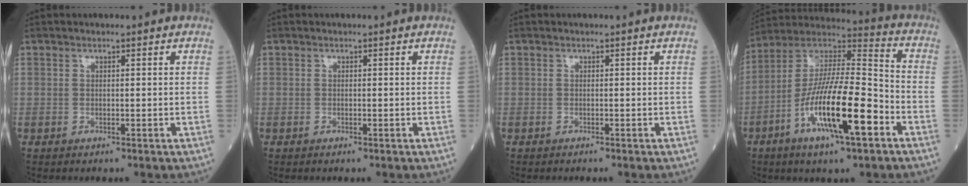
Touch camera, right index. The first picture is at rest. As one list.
[{"total": 0.0}, {"total": 0.0}, {"total": 18.2, "force": [-6.9, 3.0, 16.6], "torque": [-0.313, -0.006, -0.124]}]